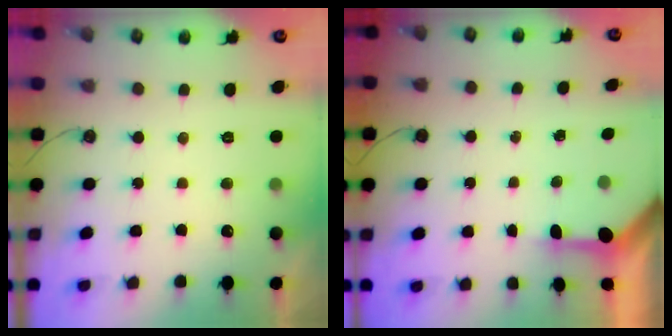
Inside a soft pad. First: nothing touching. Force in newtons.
{"total": 3.4, "press": 3.4, "slide": 0.3}